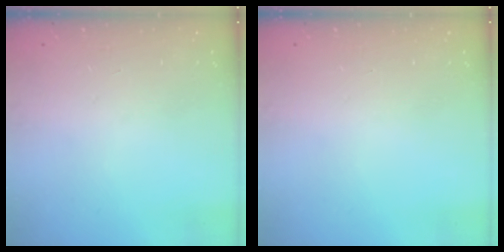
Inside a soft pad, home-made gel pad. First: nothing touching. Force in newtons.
{"total": 0.0}